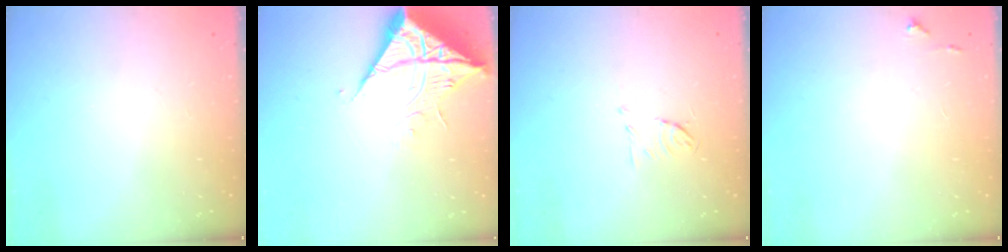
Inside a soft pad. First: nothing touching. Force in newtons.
{"total": 11.2, "press": 11.1, "slide": 1.4}
{"total": 5.3, "press": 5.2, "slide": 0.8}
{"total": 4.3, "press": 4.2, "slide": 0.7}